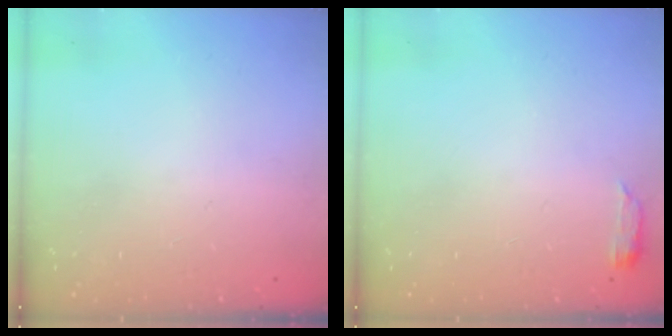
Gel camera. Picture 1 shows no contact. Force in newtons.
{"total": 2.8, "press": 2.8, "slide": 0.5}